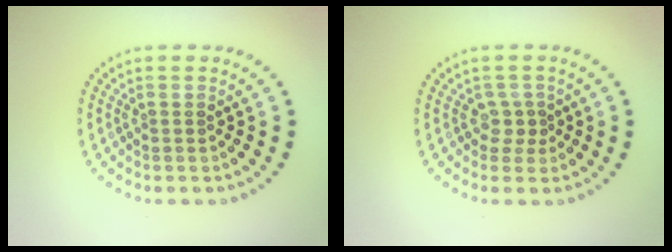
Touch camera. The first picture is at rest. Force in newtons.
{"total": 1.5, "press": 1.1, "slide": 1.1}